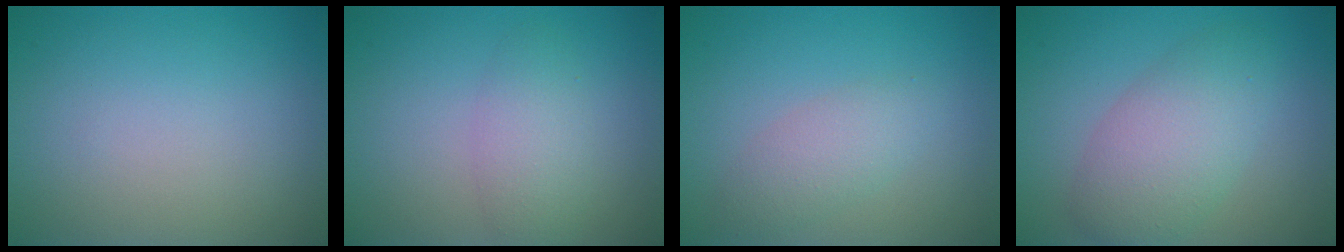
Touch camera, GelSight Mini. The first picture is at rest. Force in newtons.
{"total": 2.7, "press": 2.7, "slide": 0.1}
{"total": 2.4, "press": 2.4, "slide": 0.2}
{"total": 5.3, "press": 5.3, "slide": 0.3}